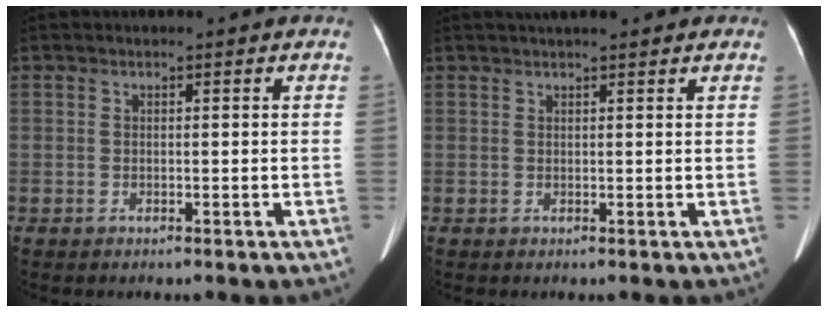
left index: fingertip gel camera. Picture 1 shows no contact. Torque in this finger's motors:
{"motor_torque": [0.56, -0.49, 0.19, 0.06]}